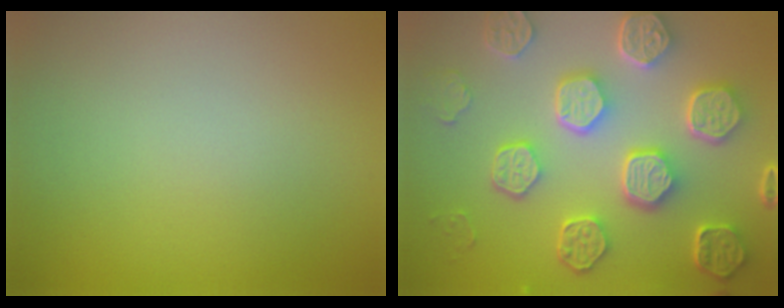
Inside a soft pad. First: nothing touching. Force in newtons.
{"total": 8.3, "press": 6.5, "slide": 5.2}